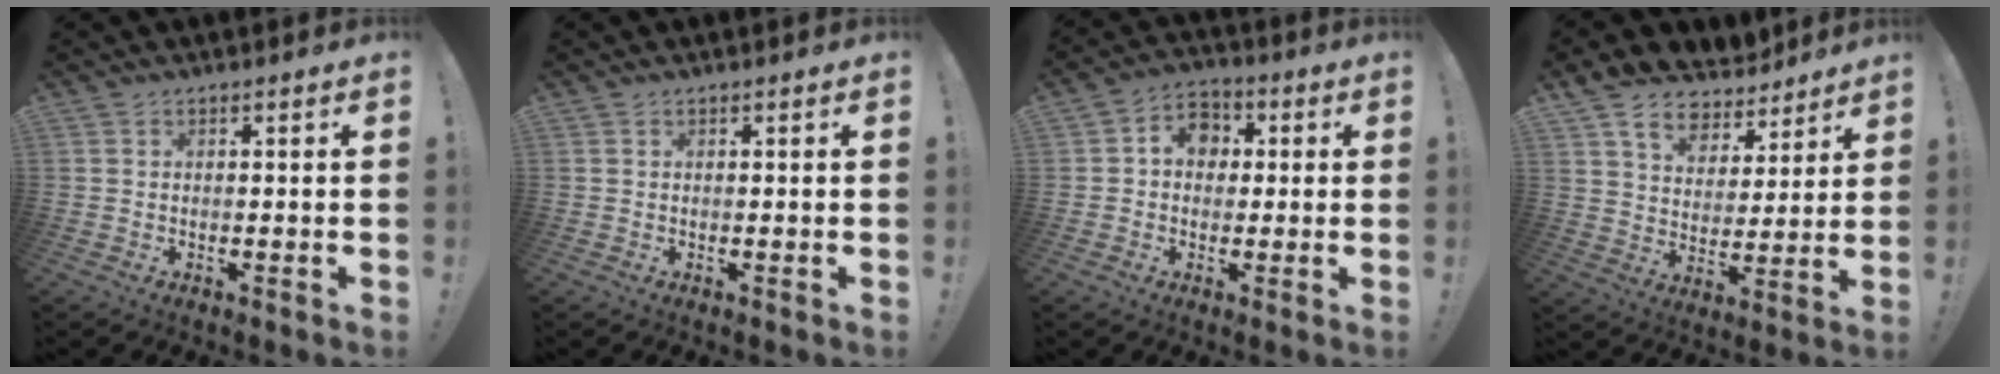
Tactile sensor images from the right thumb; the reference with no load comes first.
{"total": 0.0}
{"total": 7.7, "force": [1.1, 6.5, 4.0], "torque": [-0.055, 0.008, 0.023]}
{"total": 9.4, "force": [7.4, 5.3, 2.4], "torque": [-0.053, -0.057, 0.140]}